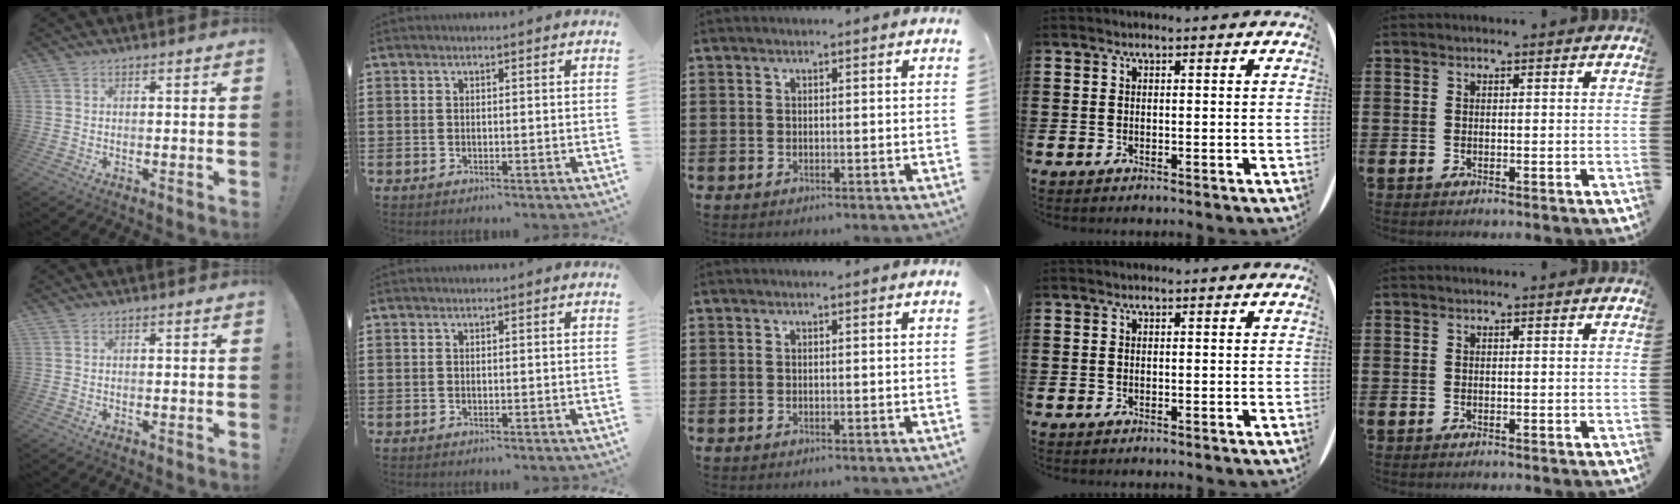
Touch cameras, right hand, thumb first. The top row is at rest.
{}